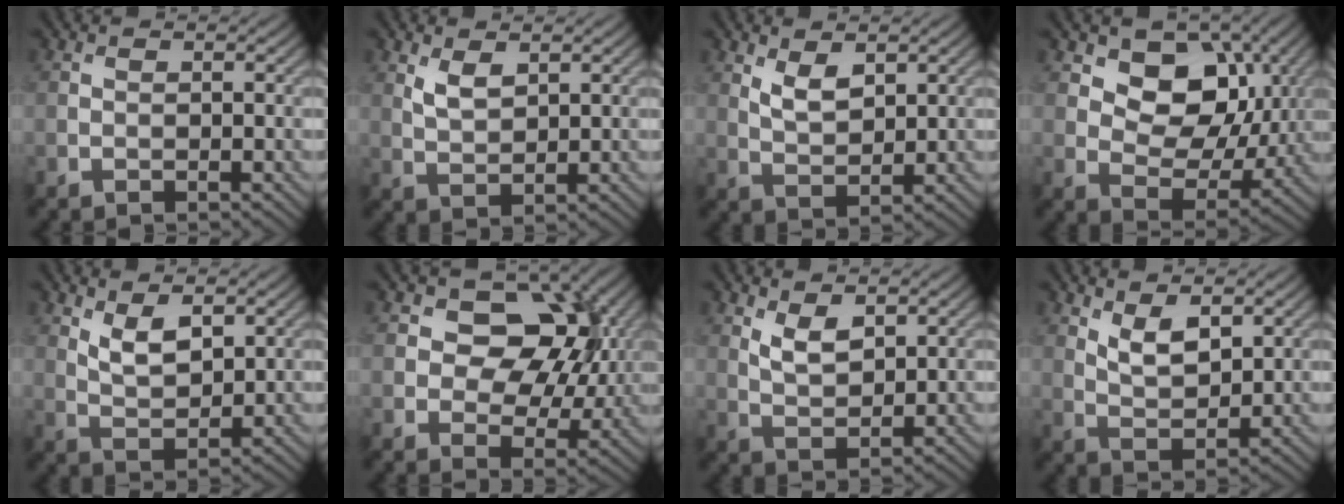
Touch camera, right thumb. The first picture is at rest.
{"total": 2.9, "force": [1.6, 1.4, 1.9], "torque": [-0.046, -0.005, 0.038]}
{"total": 3.6, "force": [2.0, 1.7, 2.5], "torque": [-0.056, -0.007, 0.044]}
{"total": 9.7, "force": [3.6, 7.0, 5.7], "torque": [-0.101, -0.015, 0.048]}
{"total": 4.6, "force": [2.3, 2.2, 3.4], "torque": [-0.073, -0.008, 0.049]}
{"total": 11.3, "force": [2.9, 8.0, 7.5], "torque": [-0.107, 0.002, 0.028]}
{"total": 3.6, "force": [2.0, 1.7, 2.5], "torque": [-0.057, -0.007, 0.044]}
{"total": 4.7, "force": [2.5, 2.2, 3.4], "torque": [-0.071, -0.010, 0.050]}